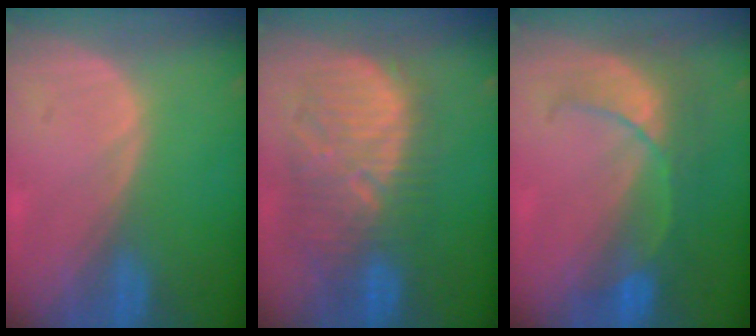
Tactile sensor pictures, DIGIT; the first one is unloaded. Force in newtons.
{"total": 11.0, "press": 10.6, "slide": 2.7}
{"total": 8.0, "press": 7.3, "slide": 3.3}